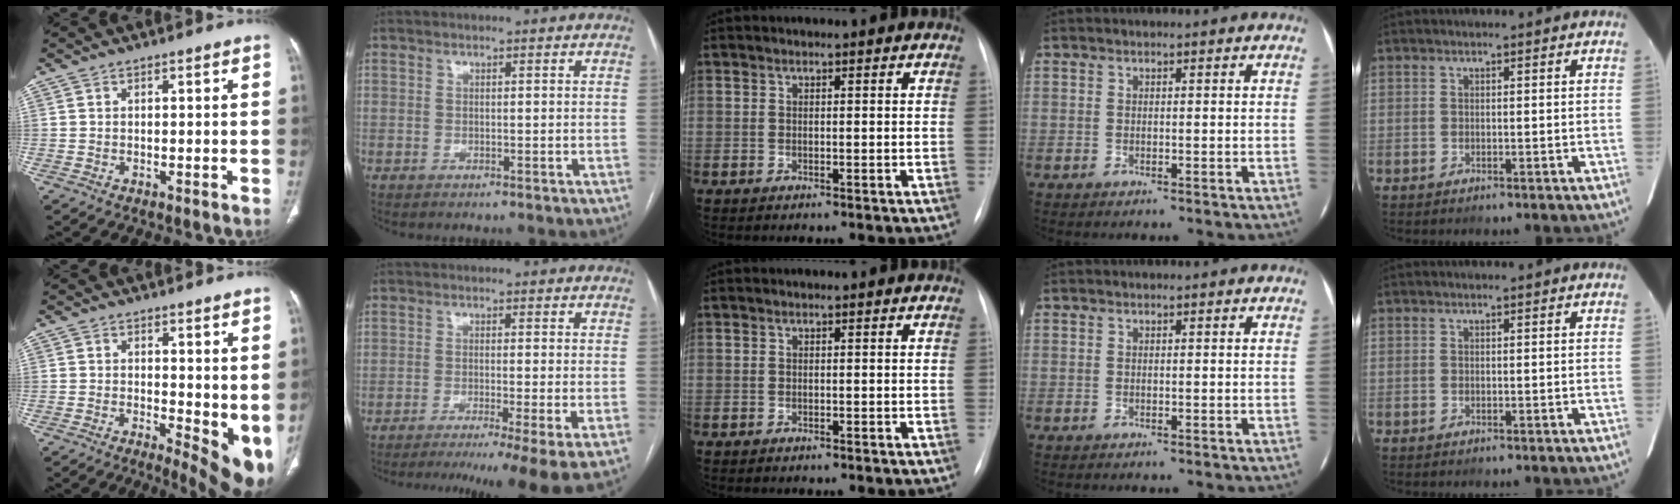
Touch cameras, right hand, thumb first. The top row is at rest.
{"thumb": {"total": 10.4, "force": [0.2, 4.3, 9.4], "torque": [-0.115, -0.025, 0.012]}, "index": {"total": 12.2, "force": [-8.9, -1.0, 8.2], "torque": [-0.098, -0.027, -0.132]}}